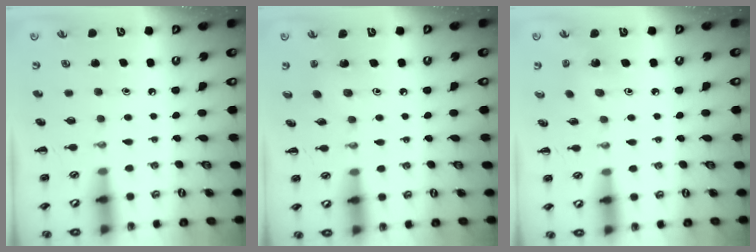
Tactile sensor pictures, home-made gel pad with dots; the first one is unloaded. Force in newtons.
{"total": 1.9, "press": 1.7, "slide": 0.7}
{"total": 2.4, "press": 2.2, "slide": 0.8}